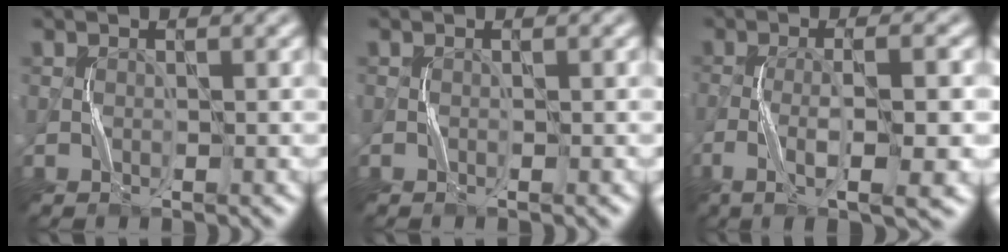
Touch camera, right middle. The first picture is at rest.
{"total": 0.0}
{"total": 6.2, "force": [-2.2, 1.2, 5.7], "torque": [-0.102, -0.001, -0.042]}